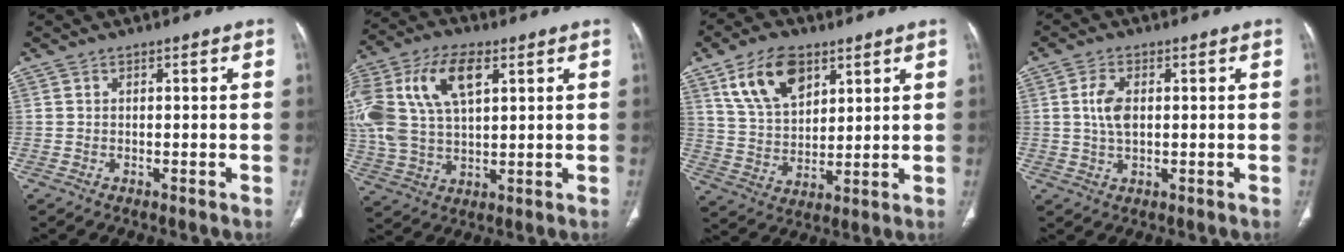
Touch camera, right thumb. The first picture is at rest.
{"total": 20.1, "force": [6.6, 11.0, 15.4], "torque": [-0.350, 0.013, 0.125]}
{"total": 12.8, "force": [6.9, 7.4, 7.9], "torque": [-0.120, -0.025, 0.135]}
{"total": 5.0, "force": [0.7, 2.7, 4.1], "torque": [-0.087, -0.001, 0.013]}